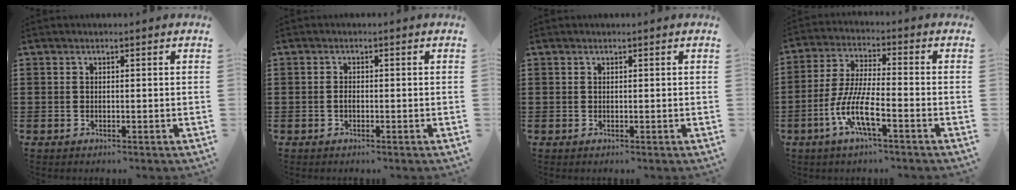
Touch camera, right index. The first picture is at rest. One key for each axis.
{"total": 0.8, "fx": -0.4, "fy": 0.4, "fz": 0.7, "tx": -0.016, "ty": -0.007, "tz": -0.005}
{"total": 0.0}
{"total": 8.5, "fx": -4.1, "fy": 1.3, "fz": 7.3, "tx": -0.176, "ty": -0.022, "tz": -0.083}